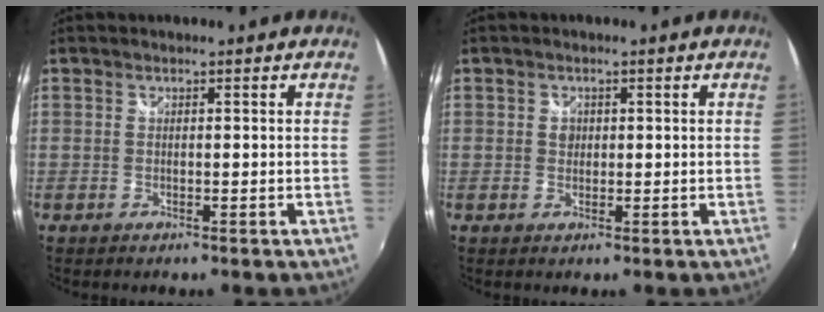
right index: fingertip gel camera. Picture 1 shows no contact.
{"total": 1.6, "force": [0.2, 1.5, 0.6], "torque": [-0.006, 0.003, 0.002]}